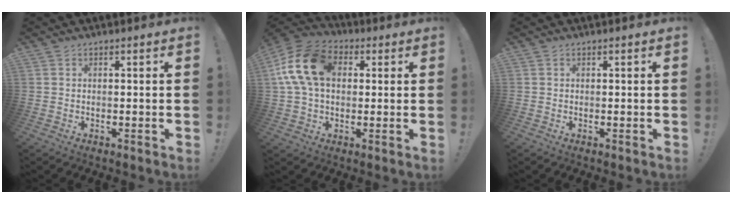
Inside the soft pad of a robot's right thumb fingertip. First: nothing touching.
{"total": 17.0, "force": [3.5, 11.8, 11.7], "torque": [-0.219, 0.010, 0.067]}
{"total": 0.0}